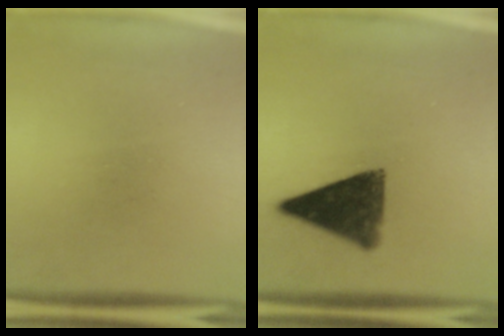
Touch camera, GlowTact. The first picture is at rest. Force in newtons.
{"total": 11.1}